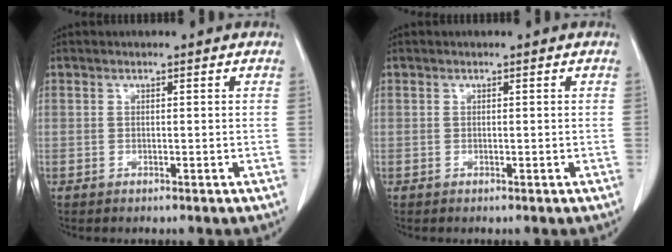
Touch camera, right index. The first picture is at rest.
{"total": 0.0}